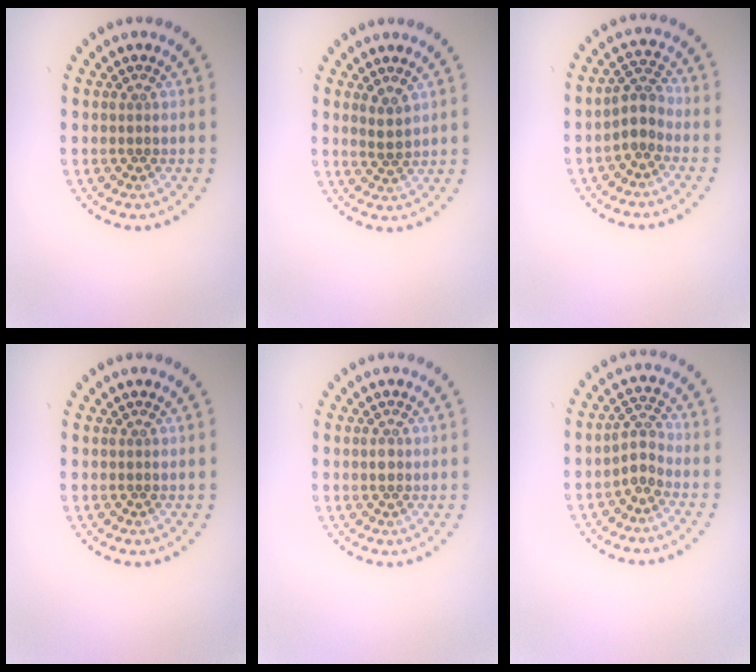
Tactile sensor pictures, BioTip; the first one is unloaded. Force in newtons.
{"total": 1.7, "press": 1.5, "slide": 0.9}
{"total": 2.3, "press": 1.9, "slide": 1.2}
{"total": 0.0}
{"total": 1.1, "press": 1.1, "slide": 0.2}
{"total": 2.1, "press": 1.5, "slide": 1.4}